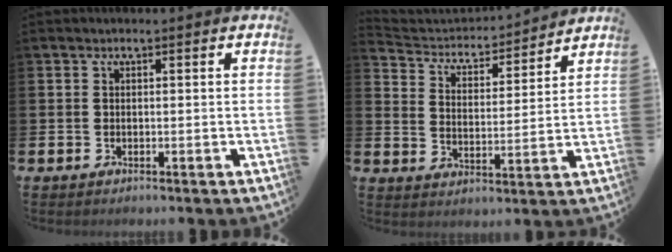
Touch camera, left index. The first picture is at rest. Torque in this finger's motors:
{"motor_torque": [0.61, -1.17, -0.02, -0.01]}